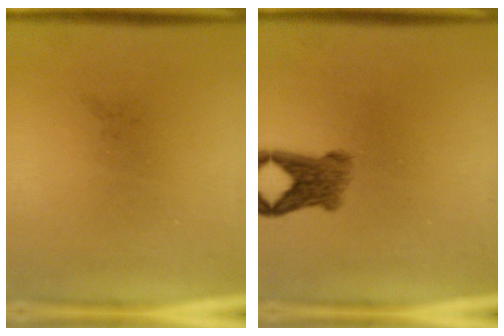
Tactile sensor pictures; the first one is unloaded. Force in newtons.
{"total": 3.9}